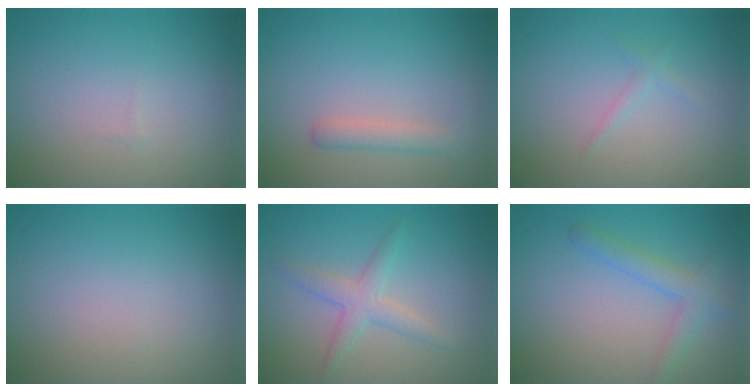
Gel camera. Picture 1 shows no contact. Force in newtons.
{"total": 1.8, "press": 1.8, "slide": 0.1}
{"total": 0.8, "press": 0.8, "slide": 0.0}
{"total": 0.0}
{"total": 2.4, "press": 2.4, "slide": 0.1}
{"total": 2.5, "press": 2.5, "slide": 0.1}